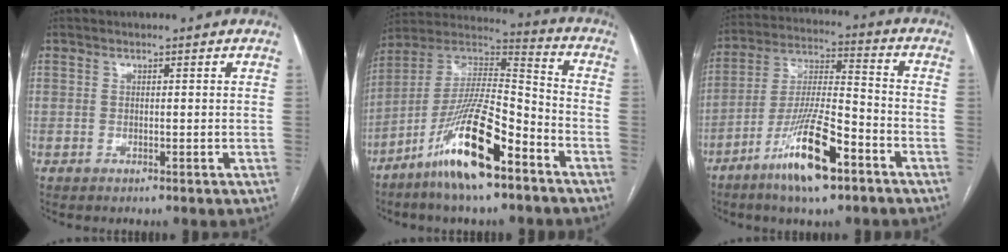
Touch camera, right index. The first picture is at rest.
{"total": 17.4, "force": [-9.8, 3.3, 14.0], "torque": [-0.279, -0.006, -0.175]}
{"total": 13.9, "force": [-7.9, 2.4, 11.2], "torque": [-0.223, -0.014, -0.141]}